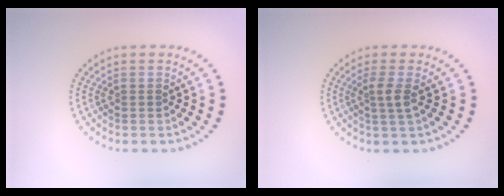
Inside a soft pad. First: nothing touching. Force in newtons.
{"total": 1.7, "press": 1.3, "slide": 1.1}